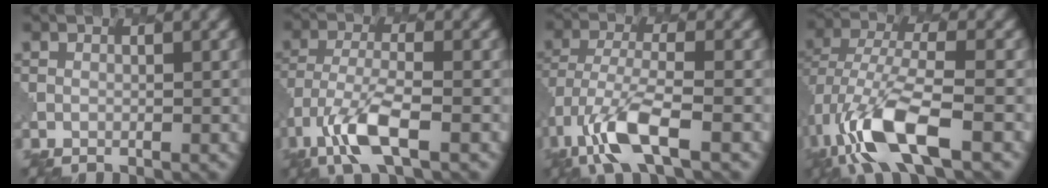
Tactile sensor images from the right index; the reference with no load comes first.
{"total": 5.5, "force": [-3.0, 1.6, 4.3], "torque": [-0.094, -0.007, -0.065]}
{"total": 6.9, "force": [-3.8, 2.2, 5.3], "torque": [-0.112, -0.006, -0.079]}
{"total": 9.0, "force": [-3.8, 3.6, 7.3], "torque": [-0.158, 0.001, -0.075]}